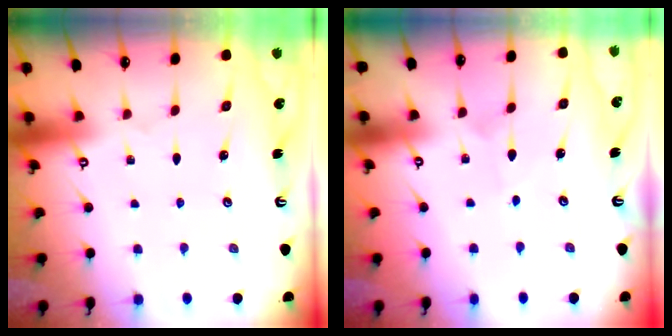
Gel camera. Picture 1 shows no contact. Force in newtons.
{"total": 1.3, "press": 1.3, "slide": 0.1}